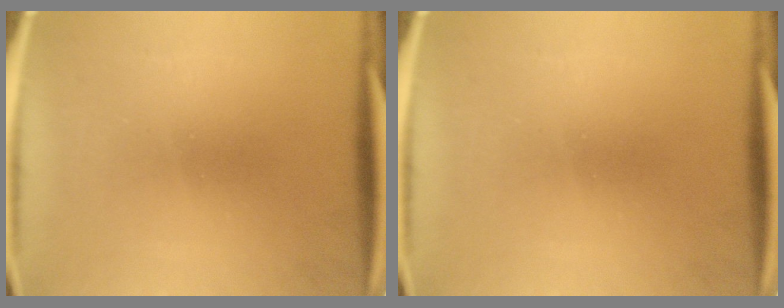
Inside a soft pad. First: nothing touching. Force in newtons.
{"total": 0.0}